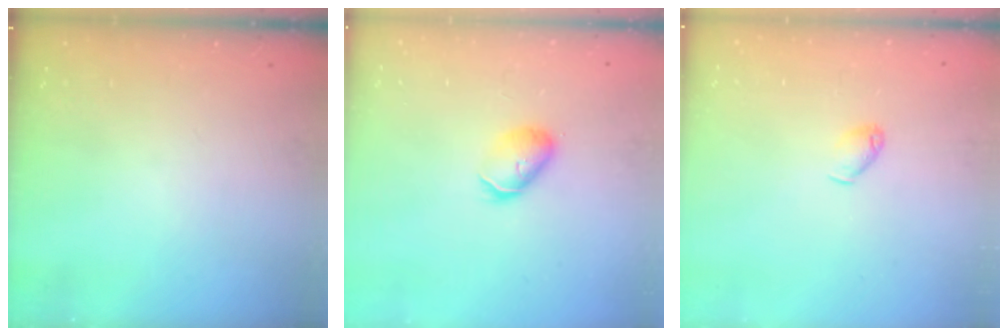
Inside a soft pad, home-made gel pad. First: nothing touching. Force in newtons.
{"total": 6.1, "press": 6.1, "slide": 0.3}
{"total": 3.3, "press": 3.2, "slide": 0.7}